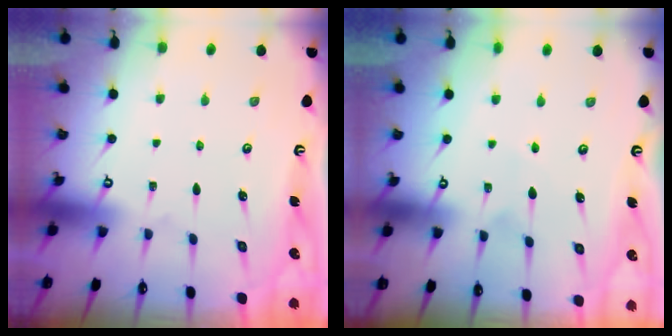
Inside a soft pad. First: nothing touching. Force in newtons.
{"total": 4.3, "press": 4.1, "slide": 1.1}